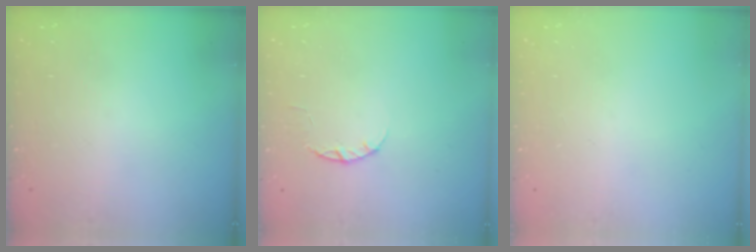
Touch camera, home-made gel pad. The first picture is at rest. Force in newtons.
{"total": 2.4, "press": 2.3, "slide": 0.4}
{"total": 0.0}